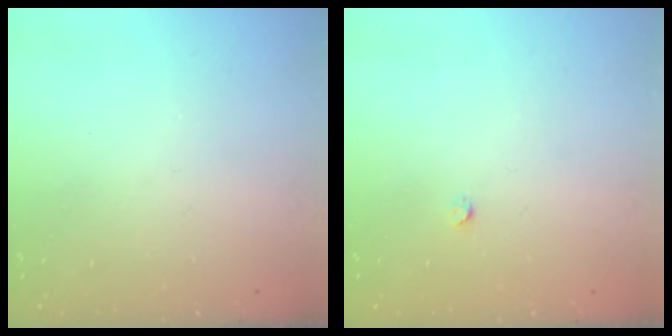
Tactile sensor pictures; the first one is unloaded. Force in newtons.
{"total": 2.4, "press": 2.4, "slide": 0.3}